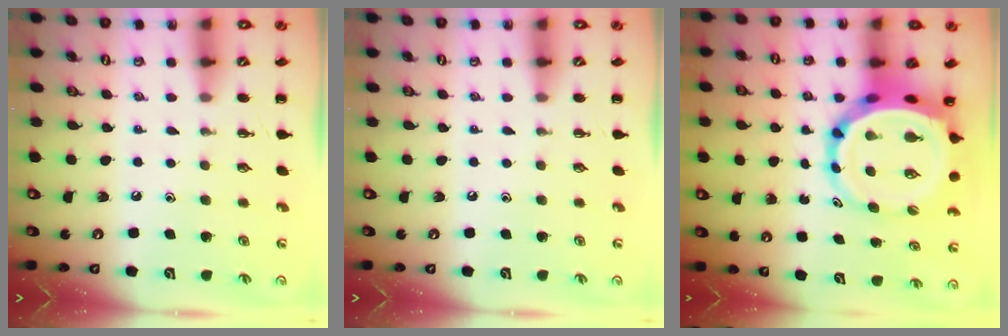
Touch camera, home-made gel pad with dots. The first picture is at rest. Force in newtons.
{"total": 0.0}
{"total": 10.4, "press": 9.9, "slide": 3.2}